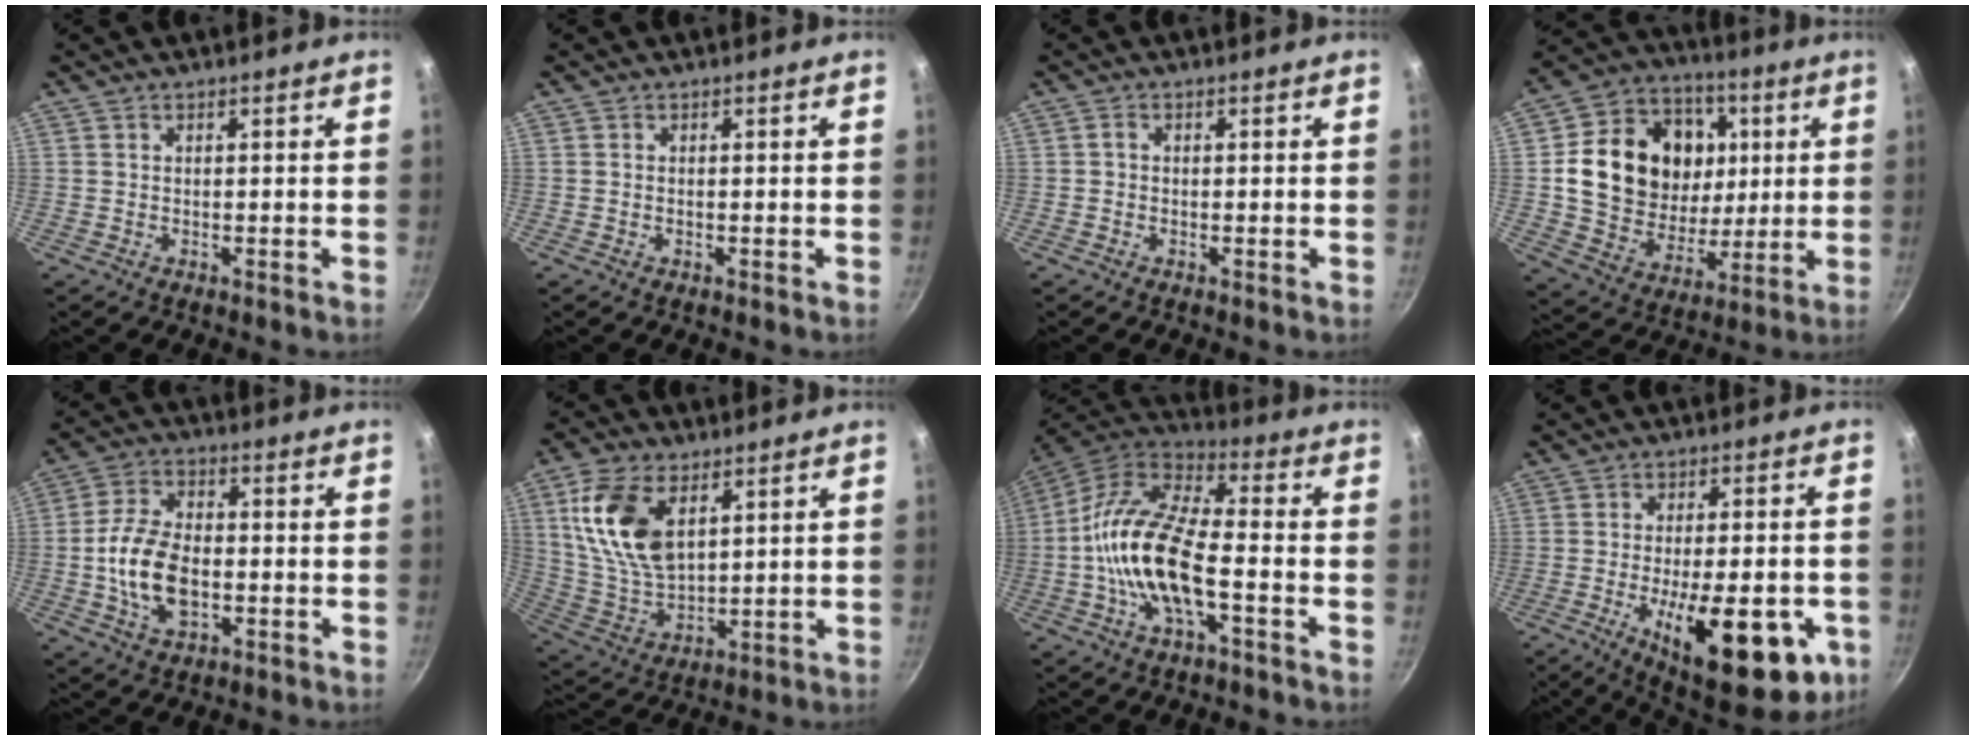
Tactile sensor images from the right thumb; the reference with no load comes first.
{"total": 0.0}
{"total": 0.9, "force": [-0.2, 0.8, 0.5], "torque": [-0.008, 0.005, -0.004]}
{"total": 22.1, "force": [4.2, 17.7, 12.6], "torque": [-0.195, 0.002, 0.076]}
{"total": 12.1, "force": [-1.9, 7.3, 9.4], "torque": [-0.172, 0.020, -0.037]}
{"total": 15.2, "force": [5.4, 8.7, 11.3], "torque": [-0.204, -0.020, 0.116]}
{"total": 17.9, "force": [-3.7, 7.6, 15.8], "torque": [-0.298, 0.040, -0.085]}
{"total": 21.8, "force": [-7.3, 8.2, 18.8], "torque": [-0.233, 0.003, -0.093]}